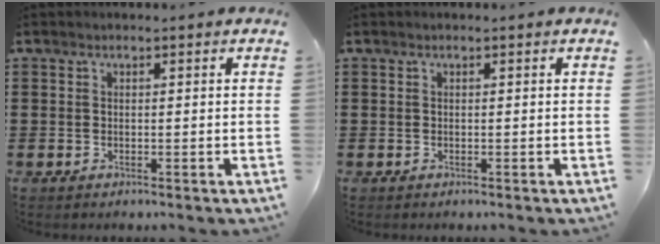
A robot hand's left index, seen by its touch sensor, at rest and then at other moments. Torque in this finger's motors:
{"motor_torque": [0.00, 0.00, 0.00, 0.00]}